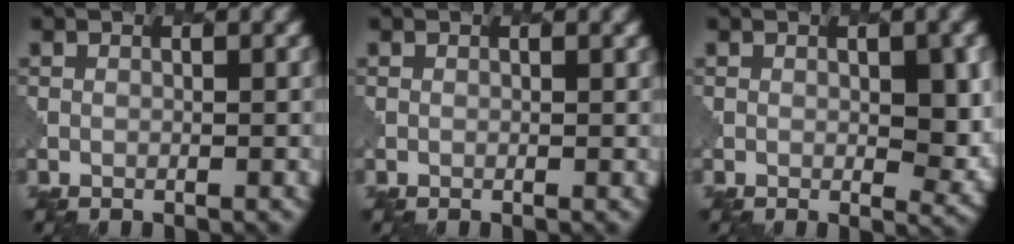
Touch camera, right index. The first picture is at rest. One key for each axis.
{"total": 0.0}
{"total": 4.1, "fx": 0.5, "fy": 1.7, "fz": 3.7, "tx": -0.048, "ty": -0.005, "tz": 0.011}